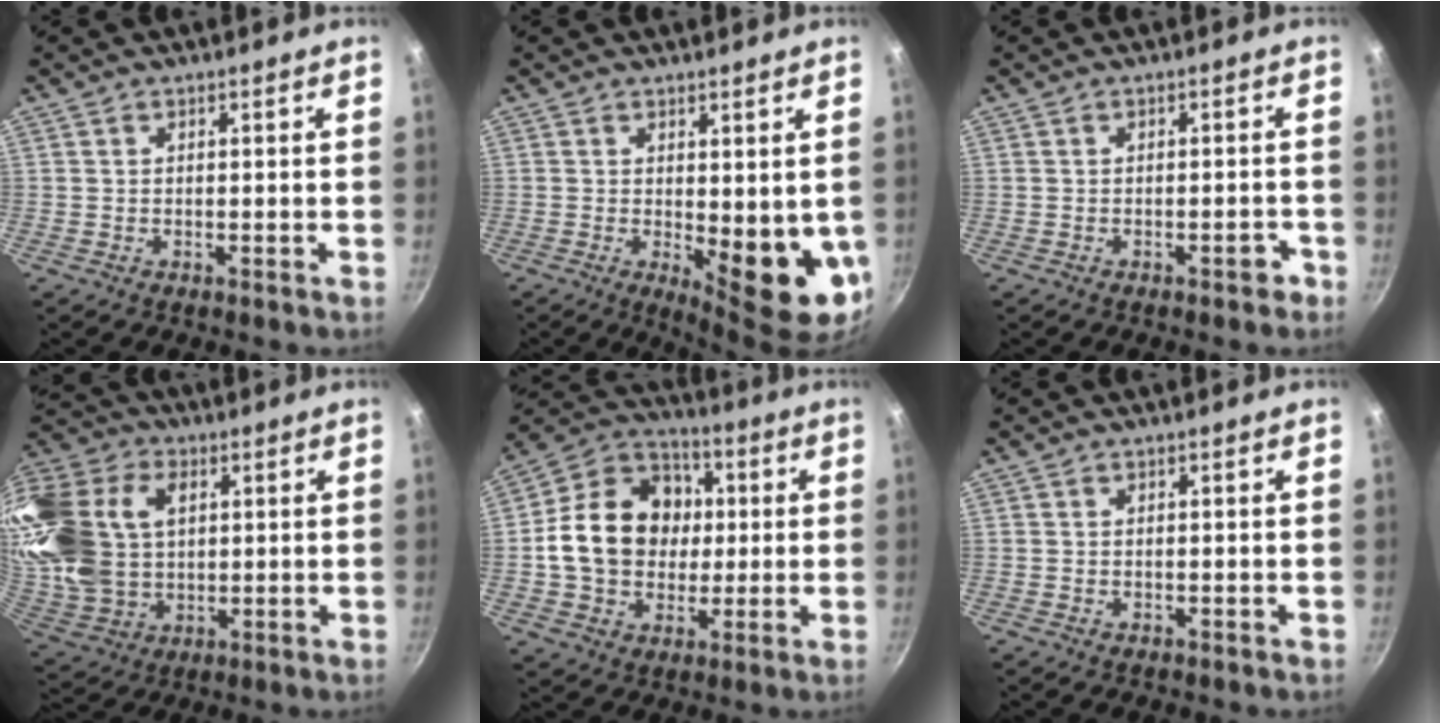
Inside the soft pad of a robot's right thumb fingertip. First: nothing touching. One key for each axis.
{"total": 11.0, "fx": -0.6, "fy": 4.2, "fz": 10.2, "tx": -0.109, "ty": -0.013, "tz": 0.006}
{"total": 2.4, "fx": -1.4, "fy": 1.0, "fz": 1.6, "tx": -0.012, "ty": 0.020, "tz": -0.011}
{"total": 25.4, "fx": 6.1, "fy": 18.1, "fz": 16.8, "tx": -0.354, "ty": 0.010, "tz": 0.122}
{"total": 19.0, "fx": 0.8, "fy": 15.4, "fz": 11.1, "tx": -0.158, "ty": 0.030, "tz": 0.009}
{"total": 0.0}